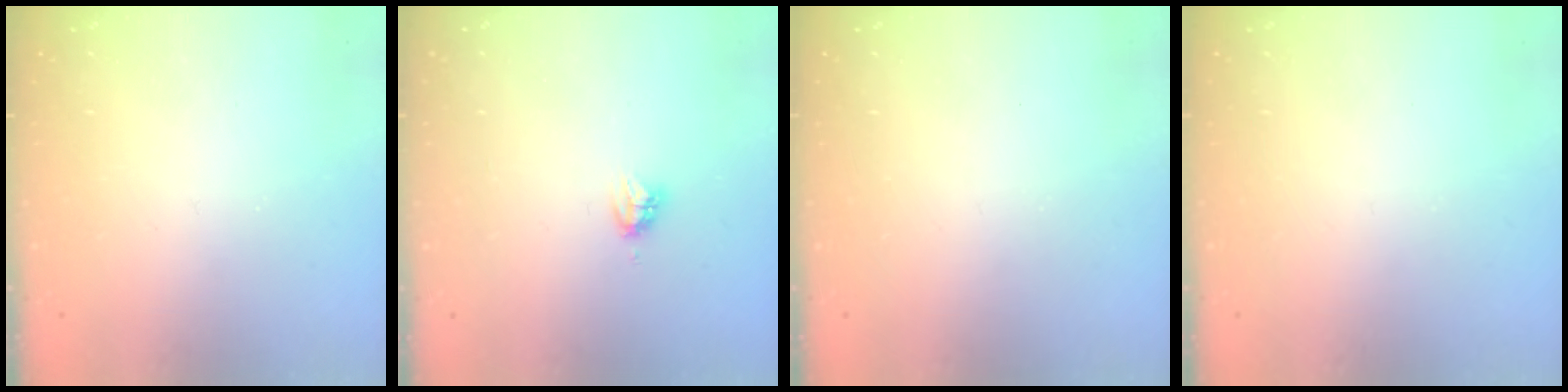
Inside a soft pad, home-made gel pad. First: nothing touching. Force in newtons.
{"total": 3.2, "press": 3.2, "slide": 0.4}
{"total": 0.0}
{"total": 0.0}